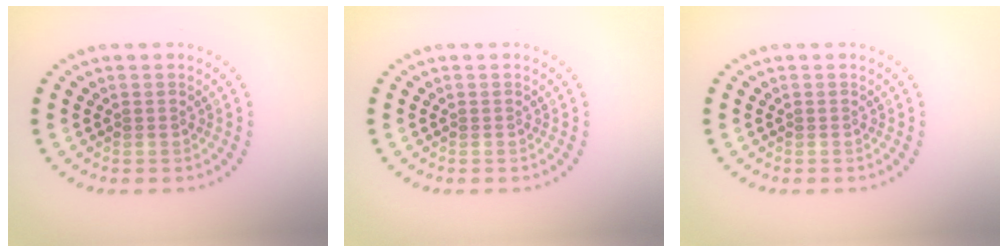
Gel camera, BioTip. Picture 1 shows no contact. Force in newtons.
{"total": 0.0}
{"total": 0.0}